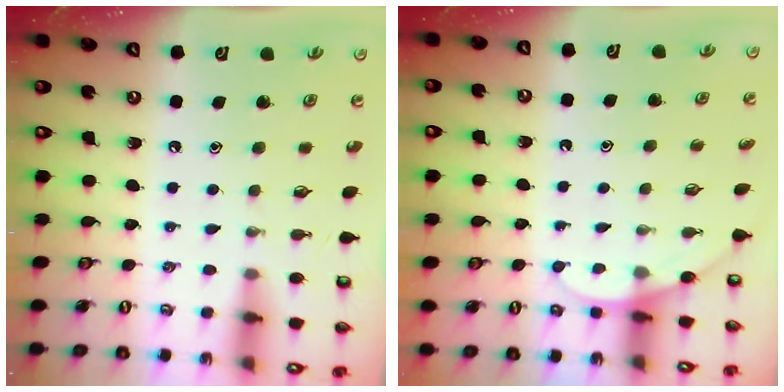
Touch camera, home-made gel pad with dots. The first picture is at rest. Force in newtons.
{"total": 3.2, "press": 3.1, "slide": 0.3}